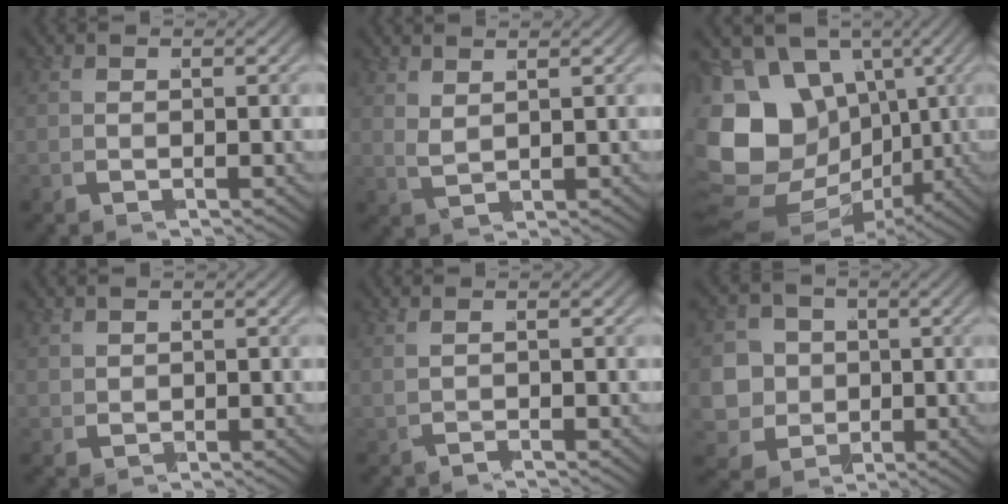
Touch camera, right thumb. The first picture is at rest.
{"total": 1.9, "force": [1.6, 0.4, 1.0], "torque": [-0.010, -0.001, 0.036]}
{"total": 17.5, "force": [-2.0, 14.1, 10.2], "torque": [-0.216, -0.063, -0.024]}
{"total": 0.8, "force": [0.7, 0.4, 0.2], "torque": [-0.006, -0.005, 0.021]}
{"total": 0.7, "force": [0.3, -0.6, 0.3], "torque": [-0.001, 0.006, 0.005]}
{"total": 10.6, "force": [-1.9, 9.2, 5.0], "torque": [-0.121, -0.051, -0.031]}